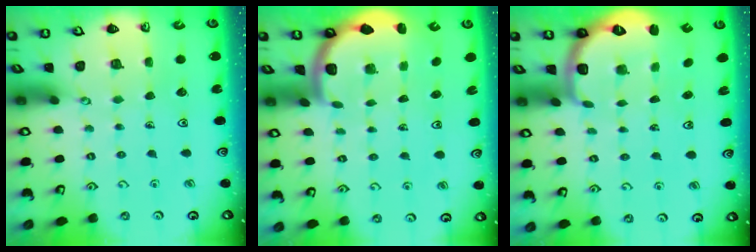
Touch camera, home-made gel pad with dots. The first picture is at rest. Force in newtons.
{"total": 1.8, "press": 1.8, "slide": 0.1}
{"total": 2.6, "press": 1.6, "slide": 2.1}